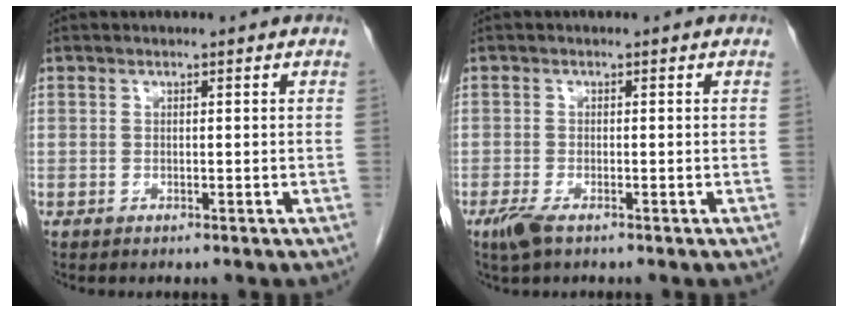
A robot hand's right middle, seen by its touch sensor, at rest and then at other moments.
{"total": 2.7, "force": [-1.7, 0.7, 2.0], "torque": [-0.047, -0.007, -0.034]}